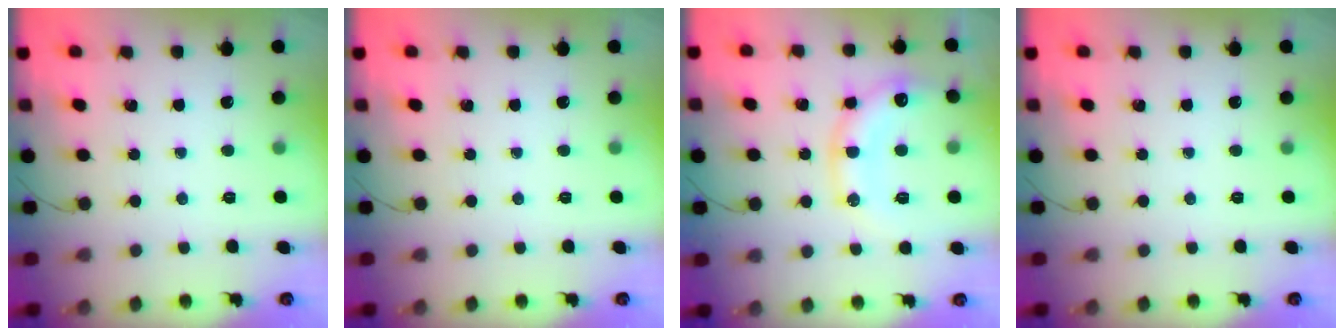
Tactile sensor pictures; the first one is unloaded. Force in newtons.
{"total": 0.0}
{"total": 15.0, "press": 14.9, "slide": 1.6}
{"total": 0.0}